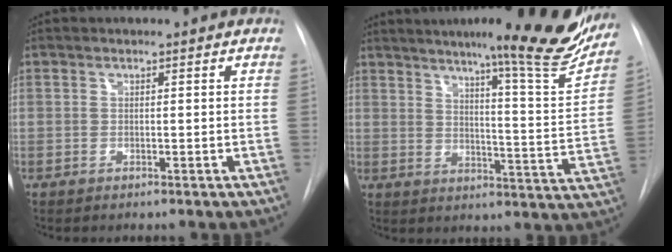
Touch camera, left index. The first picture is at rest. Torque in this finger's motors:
{"motor_torque": [1.03, -1.11, 0.30, 0.06]}